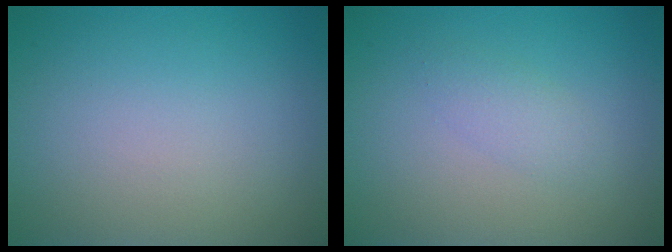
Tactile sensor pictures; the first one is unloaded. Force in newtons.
{"total": 1.5, "press": 1.5, "slide": 0.1}